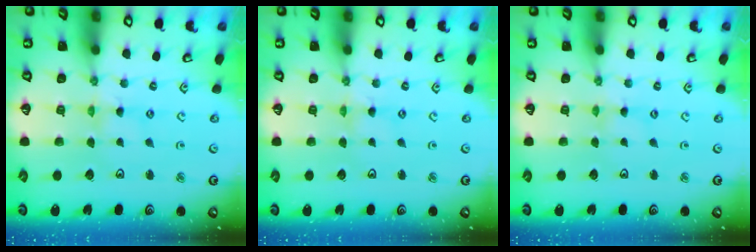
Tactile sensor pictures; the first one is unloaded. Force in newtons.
{"total": 0.0}
{"total": 0.0}